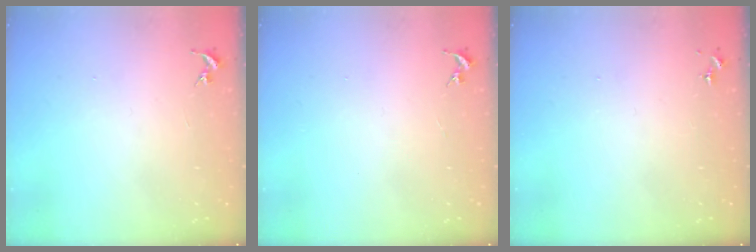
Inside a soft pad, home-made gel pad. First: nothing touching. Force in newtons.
{"total": 0.0}
{"total": 0.0}